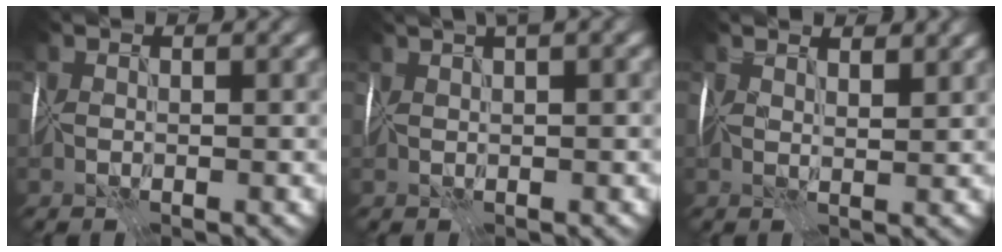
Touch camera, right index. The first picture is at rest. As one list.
[{"total": 3.7, "force": [2.3, 0.8, 2.8], "torque": [-0.035, 0.013, 0.028]}, {"total": 3.2, "force": [2.4, 1.1, 1.9], "torque": [-0.029, 0.010, 0.028]}]